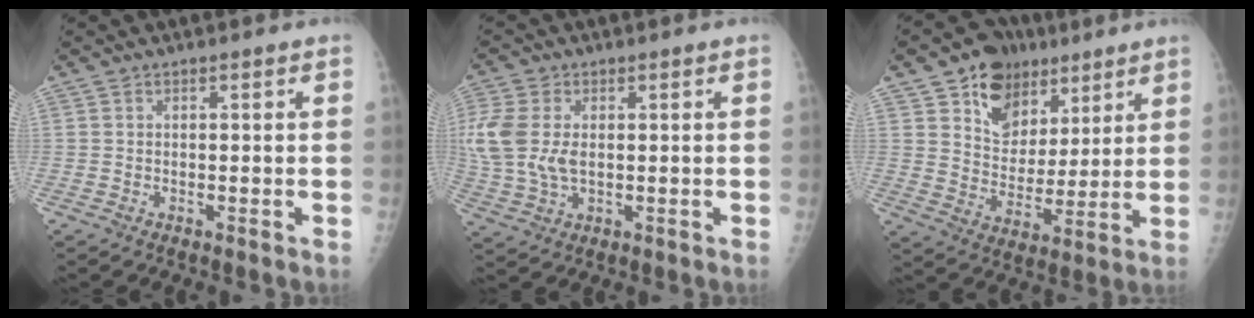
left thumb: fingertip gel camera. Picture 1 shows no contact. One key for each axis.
{"total": 10.3, "fx": 1.3, "fy": 6.4, "fz": 7.9, "tx": -0.202, "ty": 0.001, "tz": 0.030}
{"total": 13.8, "fx": 7.8, "fy": 10.0, "fz": 5.3, "tx": -0.044, "ty": -0.033, "tz": 0.133}